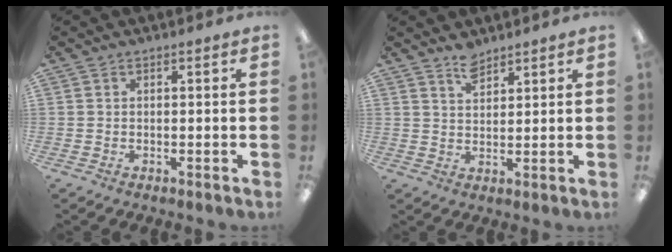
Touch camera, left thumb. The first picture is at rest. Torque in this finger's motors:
{"motor_torque": [-0.19, -0.24, -0.21, -0.20, 0.02]}